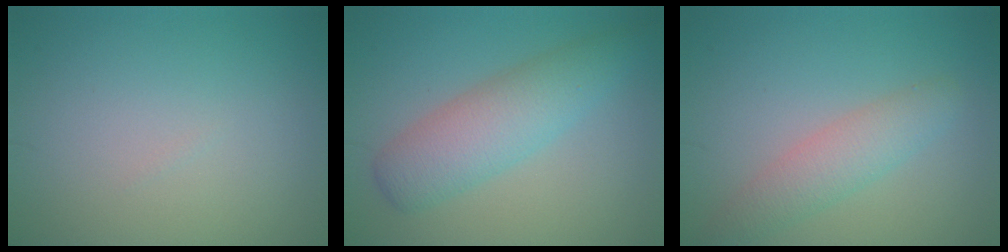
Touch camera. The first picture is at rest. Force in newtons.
{"total": 4.9, "press": 4.9, "slide": 0.1}
{"total": 3.0, "press": 2.9, "slide": 0.2}